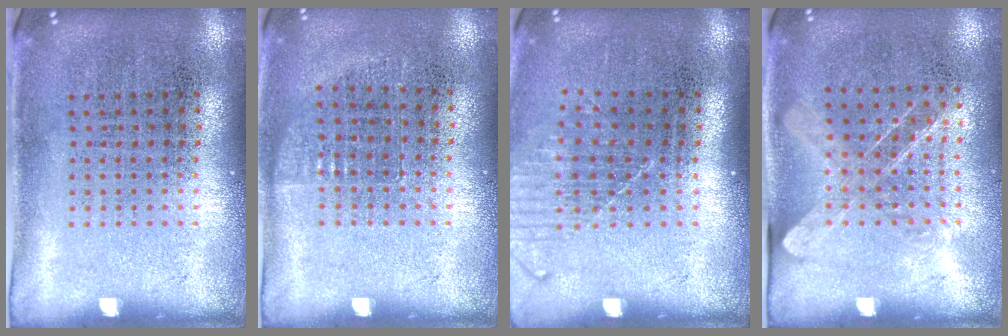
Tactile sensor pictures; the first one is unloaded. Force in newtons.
{"total": 0.7, "press": 0.6, "slide": 0.4}
{"total": 1.3, "press": 1.0, "slide": 0.8}
{"total": 1.3, "press": 1.0, "slide": 0.7}